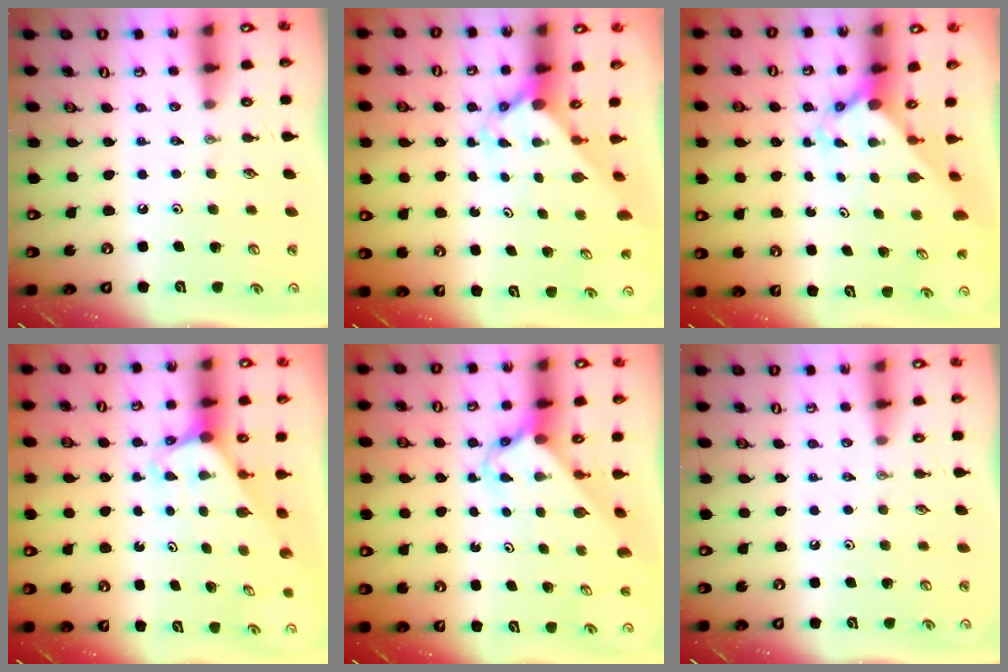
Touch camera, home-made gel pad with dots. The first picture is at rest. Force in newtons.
{"total": 2.8, "press": 2.8, "slide": 0.3}
{"total": 2.8, "press": 2.8, "slide": 0.3}
{"total": 1.9, "press": 1.9, "slide": 0.1}
{"total": 2.5, "press": 2.5, "slide": 0.2}
{"total": 0.0}